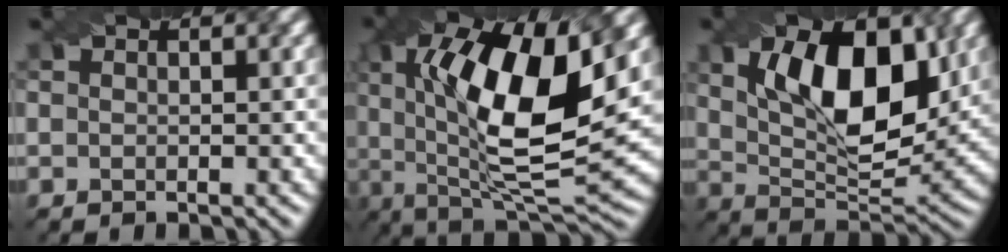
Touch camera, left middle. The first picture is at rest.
{"total": 14.5, "force": [3.0, 5.1, 13.2], "torque": [-0.214, -0.002, 0.045]}
{"total": 11.1, "force": [3.4, 5.3, 9.1], "torque": [-0.146, 0.000, 0.055]}